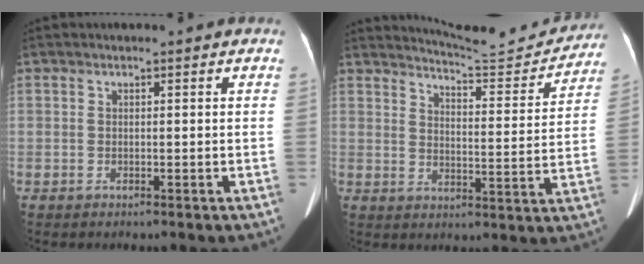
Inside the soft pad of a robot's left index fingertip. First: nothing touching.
{"total": 12.9, "force": [12.8, 0.3, 1.4], "torque": [-0.022, -0.039, 0.162]}